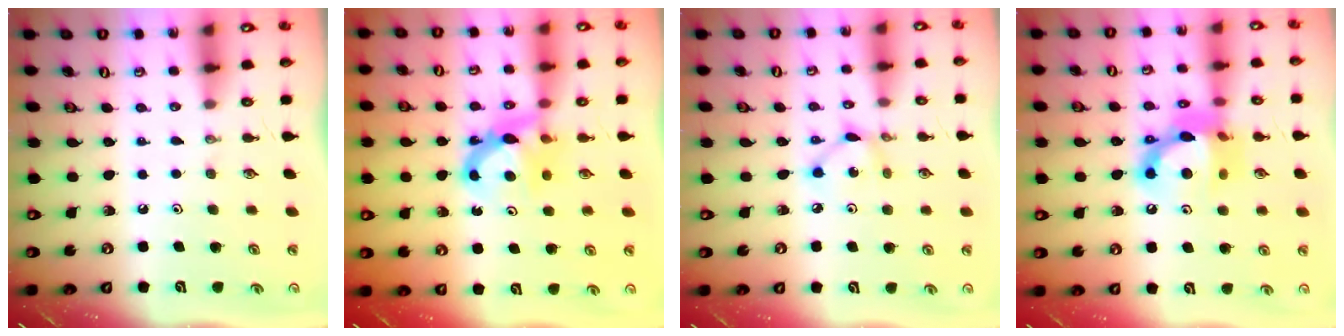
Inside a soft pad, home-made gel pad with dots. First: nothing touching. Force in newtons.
{"total": 7.7, "press": 7.7, "slide": 0.4}
{"total": 3.8, "press": 3.8, "slide": 0.2}
{"total": 13.5, "press": 13.4, "slide": 1.4}